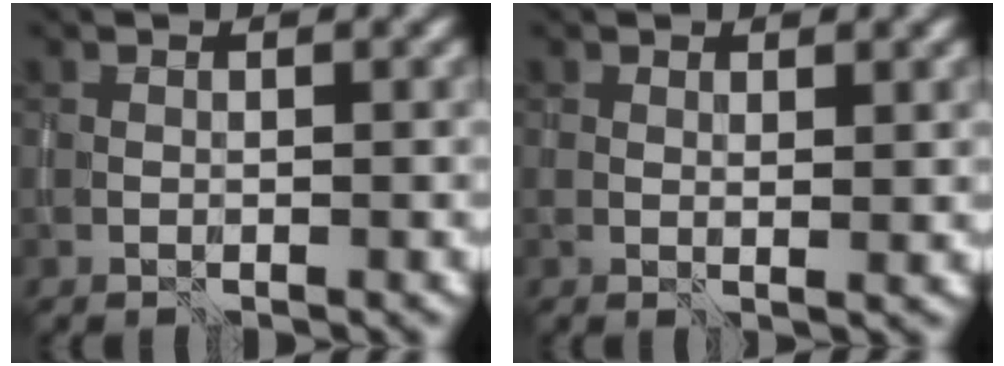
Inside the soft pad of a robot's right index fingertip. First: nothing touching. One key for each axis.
{"total": 1.2, "fx": 0.8, "fy": 0.2, "fz": 0.9, "tx": -0.011, "ty": -0.004, "tz": 0.015}